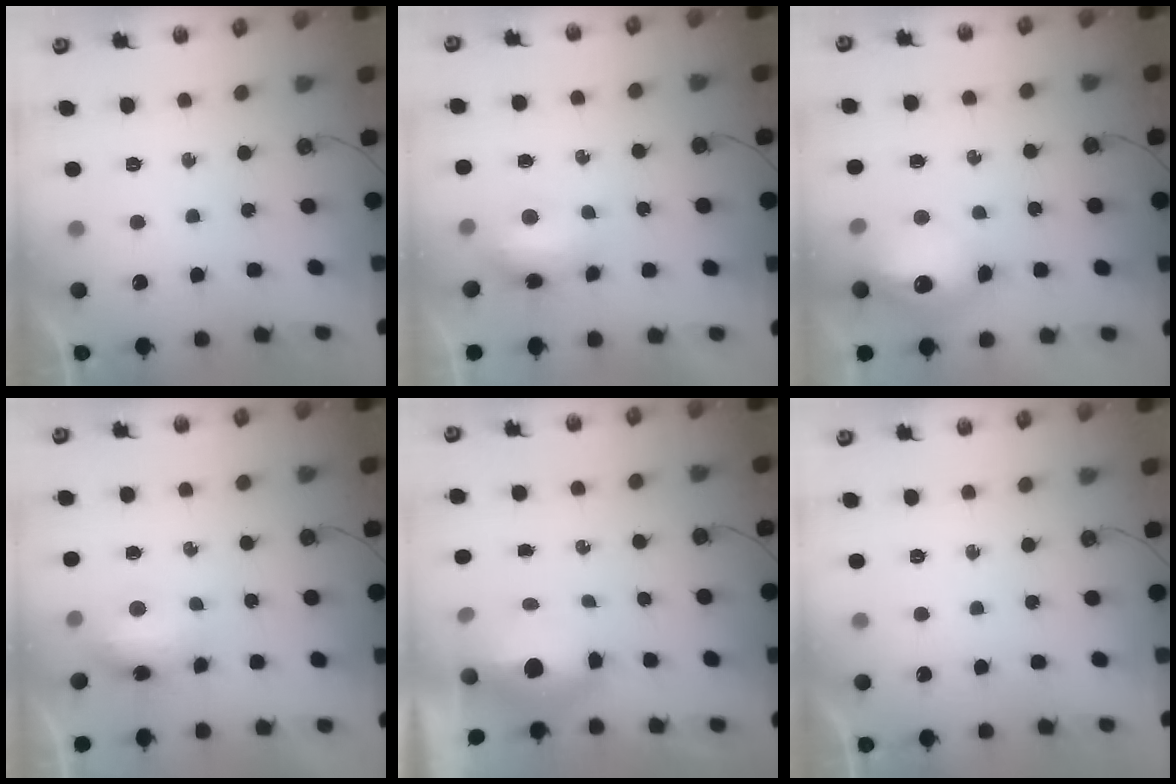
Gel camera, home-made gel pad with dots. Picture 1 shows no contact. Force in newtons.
{"total": 7.5, "press": 7.4, "slide": 1.0}
{"total": 14.4, "press": 14.3, "slide": 1.3}
{"total": 10.0, "press": 8.3, "slide": 5.6}
{"total": 16.0, "press": 9.7, "slide": 12.6}
{"total": 0.0}